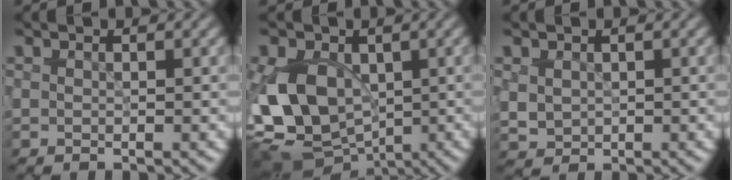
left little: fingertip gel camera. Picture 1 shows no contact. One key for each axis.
{"total": 11.5, "fx": -0.7, "fy": 8.3, "fz": 7.9, "tx": -0.147, "ty": -0.014, "tz": -0.014}
{"total": 1.5, "fx": 0.5, "fy": 1.3, "fz": 0.5, "tx": -0.010, "ty": -0.004, "tz": 0.013}